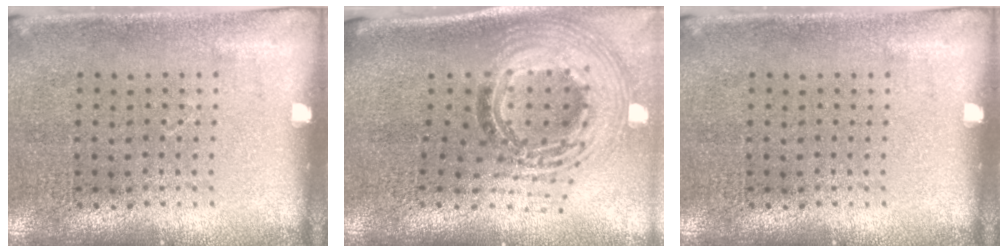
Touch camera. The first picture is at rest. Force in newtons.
{"total": 2.2, "press": 1.6, "slide": 1.4}
{"total": 0.0}